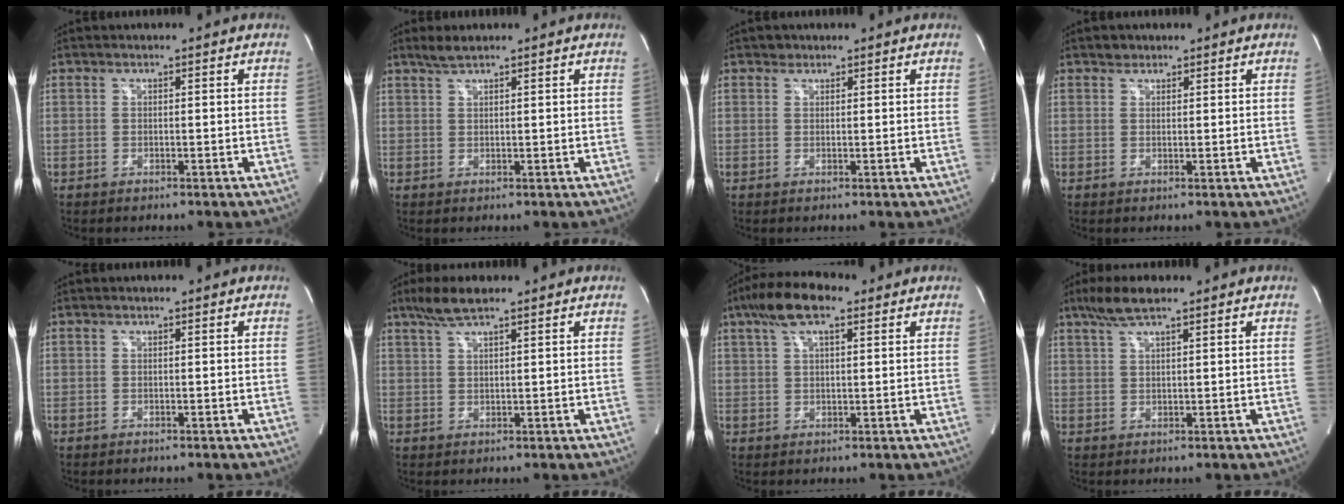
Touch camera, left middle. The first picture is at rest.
{"total": 2.1, "force": [1.8, 0.1, 1.0], "torque": [-0.028, 0.005, 0.037]}
{"total": 0.9, "force": [0.7, 0.5, -0.1], "torque": [0.002, -0.002, 0.008]}
{"total": 1.2, "force": [0.9, 0.8, 0.0], "torque": [0.001, 0.000, 0.012]}
{"total": 0.0}
{"total": 4.7, "force": [3.5, 0.5, 3.0], "torque": [-0.072, 0.010, 0.071]}
{"total": 8.2, "force": [4.8, 2.5, 6.2], "torque": [-0.126, 0.028, 0.085]}
{"total": 4.9, "force": [3.6, 0.6, 3.3], "torque": [-0.076, 0.012, 0.072]}